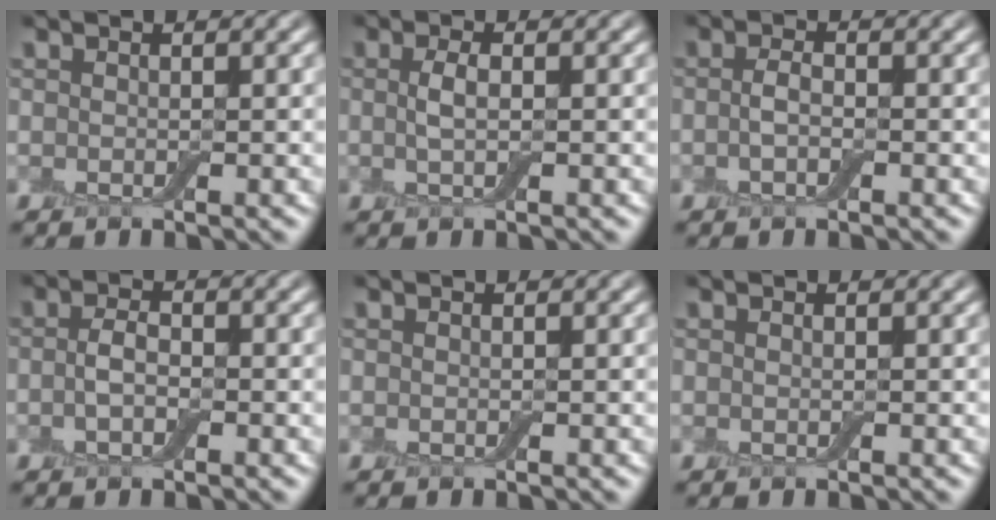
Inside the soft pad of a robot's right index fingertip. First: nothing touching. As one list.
[{"total": 1.7, "force": [0.1, 0.5, 1.6], "torque": [-0.035, 0.003, 0.001]}, {"total": 1.6, "force": [-0.3, 0.8, 1.4], "torque": [-0.030, 0.002, -0.011]}, {"total": 2.1, "force": [-0.4, 1.1, 1.8], "torque": [-0.038, 0.002, -0.013]}, {"total": 0.0}, {"total": 0.0}]